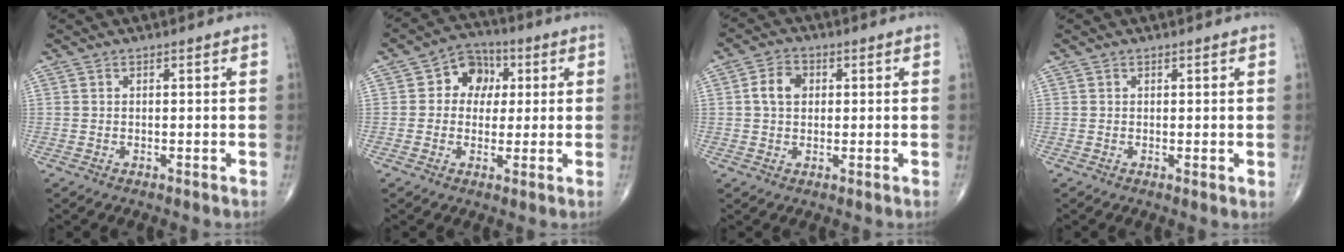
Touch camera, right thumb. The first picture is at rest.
{"total": 8.1, "force": [1.7, 6.6, 4.3], "torque": [-0.024, 0.009, 0.018]}
{"total": 4.9, "force": [0.8, 3.7, 3.1], "torque": [-0.049, 0.009, 0.009]}
{"total": 0.9, "force": [0.3, 0.3, 0.7], "torque": [-0.013, -0.004, 0.004]}